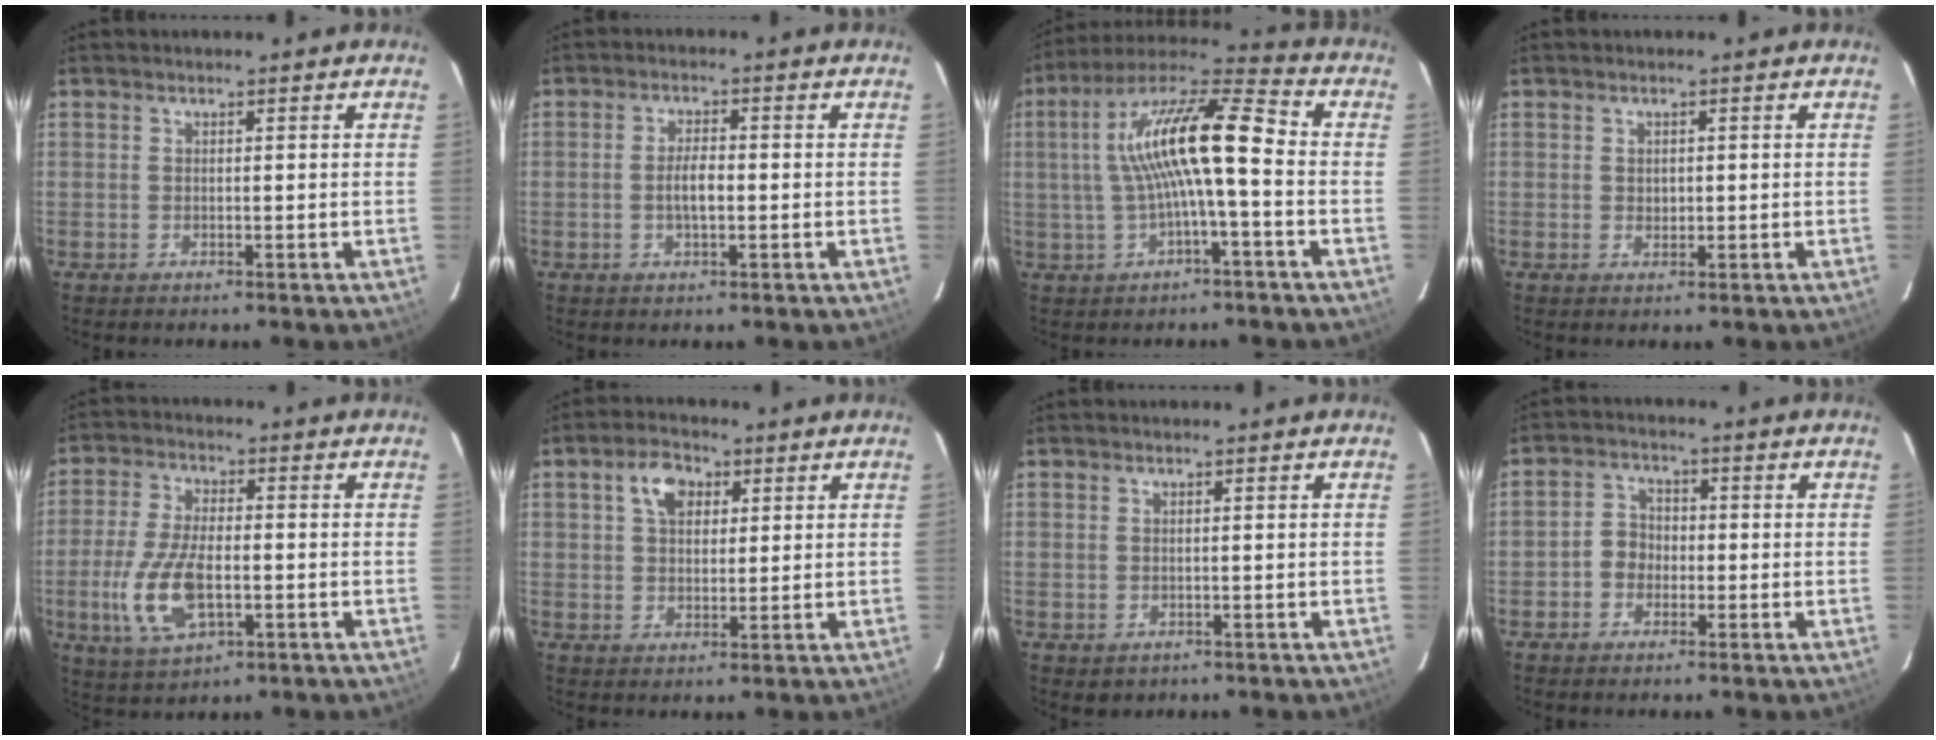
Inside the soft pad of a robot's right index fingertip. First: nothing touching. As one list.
[{"total": 3.5, "force": [-0.6, 1.2, 3.2], "torque": [-0.060, 0.001, -0.010]}, {"total": 14.3, "force": [-0.3, 2.5, 14.1], "torque": [-0.263, 0.029, -0.008]}, {"total": 1.3, "force": [0.2, 1.1, 0.5], "torque": [-0.006, 0.002, 0.004]}, {"total": 11.7, "force": [-2.8, 5.2, 10.1], "torque": [-0.216, -0.007, -0.048]}, {"total": 6.0, "force": [2.4, 3.9, 3.8], "torque": [-0.063, 0.021, 0.044]}, {"total": 1.3, "force": [0.1, 1.3, 0.3], "torque": [0.002, -0.001, 0.005]}, {"total": 4.0, "force": [-1.4, 3.4, 1.5], "torque": [-0.023, 0.015, -0.024]}]